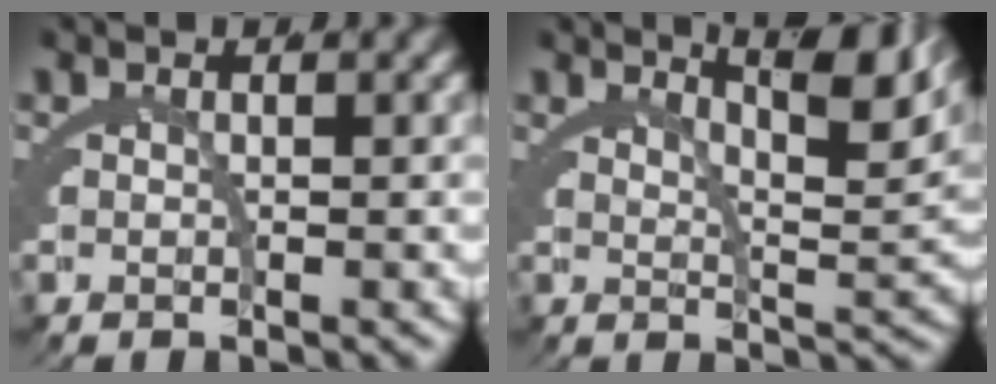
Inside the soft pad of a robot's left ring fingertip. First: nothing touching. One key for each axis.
{"total": 6.5, "fx": 4.5, "fy": 0.3, "fz": 4.7, "tx": -0.052, "ty": 0.001, "tz": 0.071}